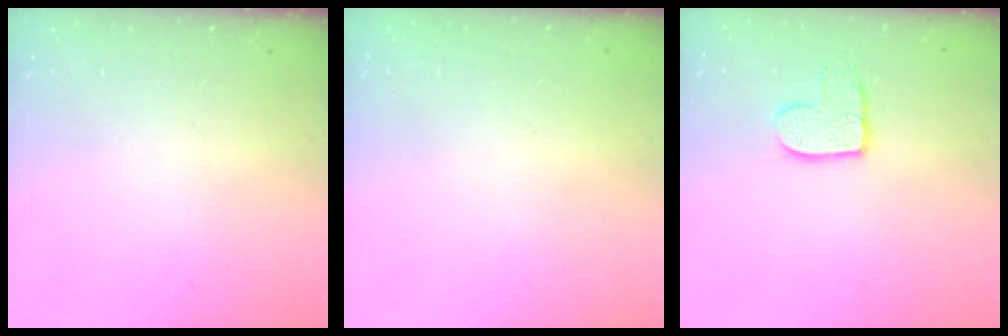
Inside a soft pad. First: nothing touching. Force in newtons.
{"total": 0.0}
{"total": 9.7, "press": 9.6, "slide": 0.7}